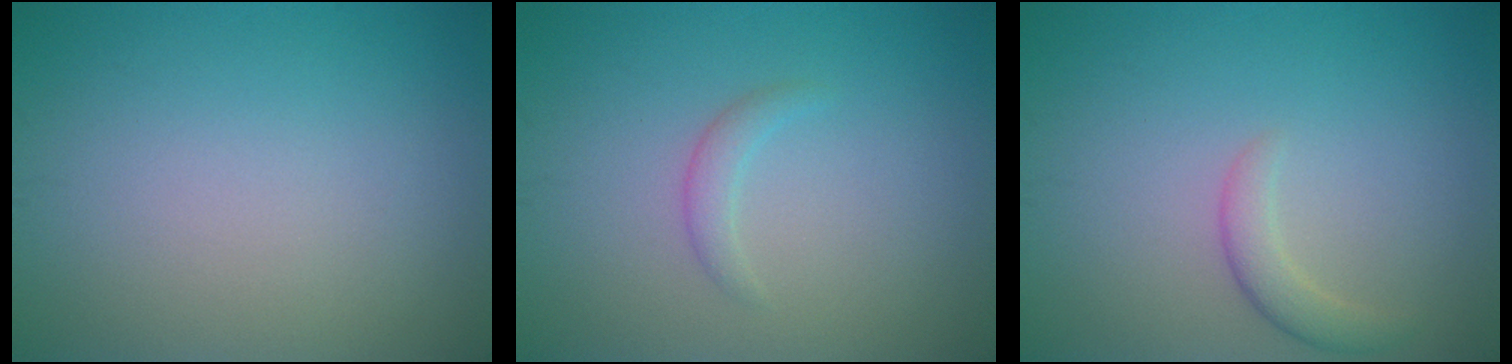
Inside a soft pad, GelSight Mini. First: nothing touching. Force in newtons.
{"total": 1.2, "press": 1.2, "slide": 0.1}
{"total": 1.9, "press": 1.9, "slide": 0.2}